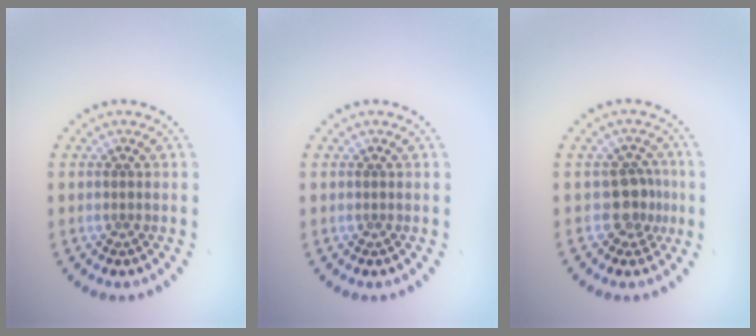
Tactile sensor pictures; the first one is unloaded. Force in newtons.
{"total": 0.0}
{"total": 2.7, "press": 2.2, "slide": 1.5}